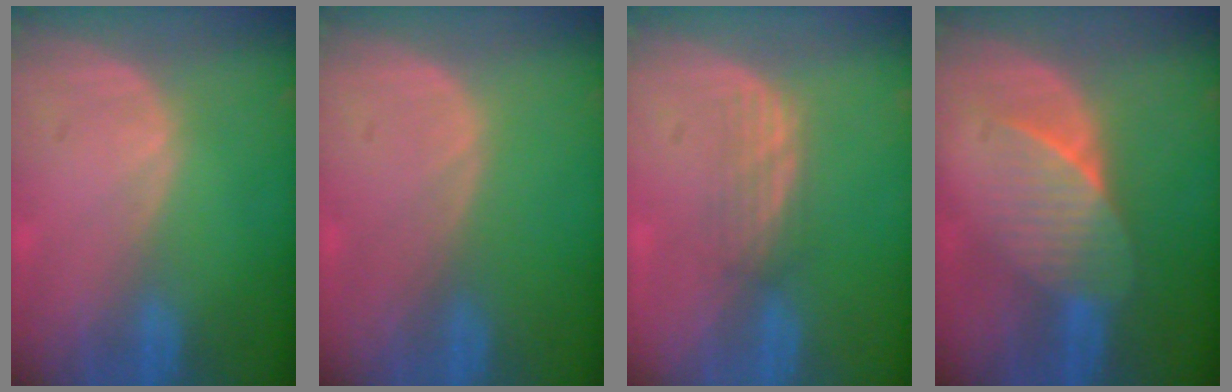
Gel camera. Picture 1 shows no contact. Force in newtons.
{"total": 0.0}
{"total": 2.9, "press": 2.6, "slide": 1.2}
{"total": 6.6, "press": 6.1, "slide": 2.5}